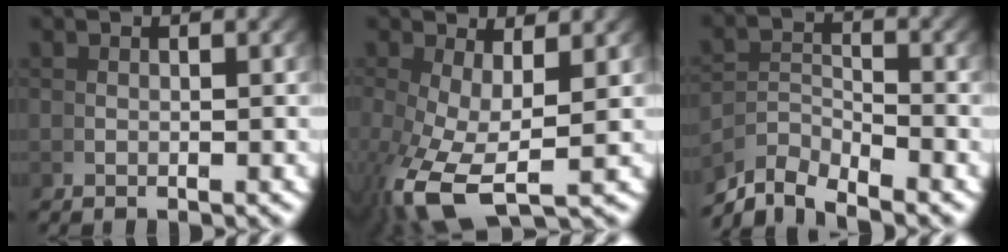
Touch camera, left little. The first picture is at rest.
{"total": 6.1, "force": [-1.4, 2.5, 5.4], "torque": [-0.141, -0.044, 0.005]}
{"total": 4.2, "force": [-3.2, 1.7, 2.1], "torque": [-0.047, -0.027, -0.048]}